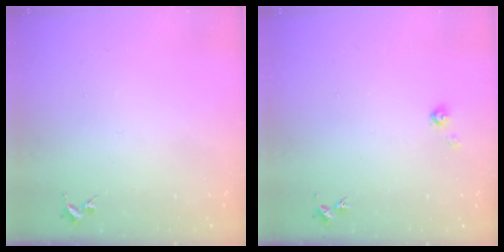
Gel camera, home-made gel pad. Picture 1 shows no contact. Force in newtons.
{"total": 4.1, "press": 4.1, "slide": 0.4}